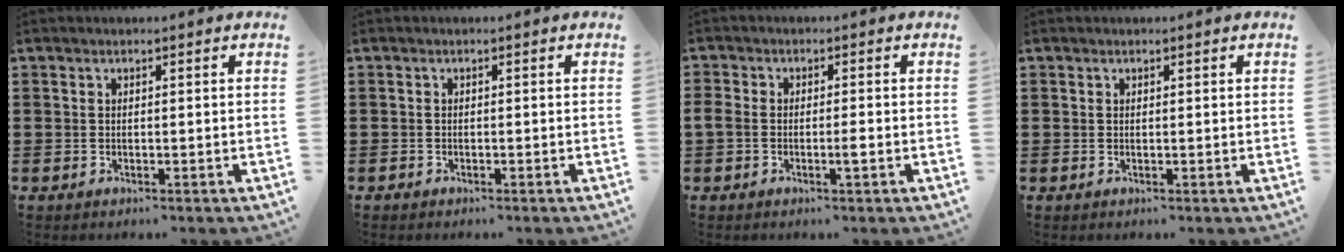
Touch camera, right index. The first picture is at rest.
{"total": 0.7, "force": [-0.5, 0.5, 0.0], "torque": [0.001, 0.003, -0.013]}
{"total": 2.2, "force": [-0.8, 0.8, 1.9], "torque": [-0.043, 0.000, -0.018]}
{"total": 0.5, "force": [0.3, 0.4, 0.0], "torque": [0.000, 0.004, 0.005]}